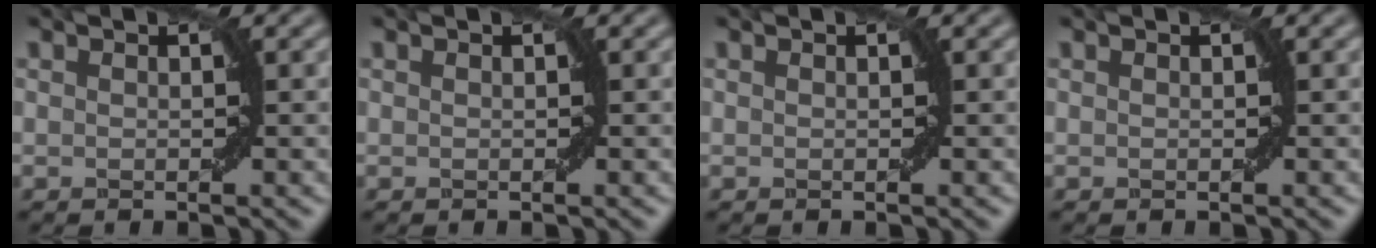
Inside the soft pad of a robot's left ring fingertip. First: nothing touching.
{"total": 0.0}
{"total": 0.0}
{"total": 0.0}